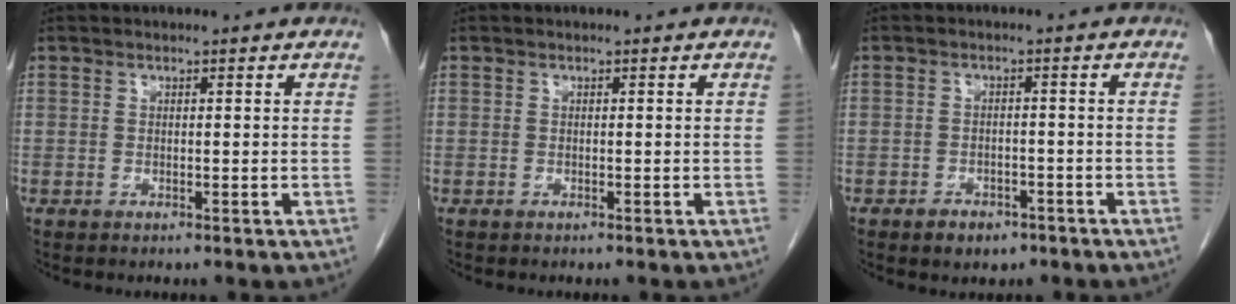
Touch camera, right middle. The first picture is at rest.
{"total": 0.0}
{"total": 3.2, "force": [-2.1, 2.0, 1.3], "torque": [-0.020, 0.004, -0.020]}